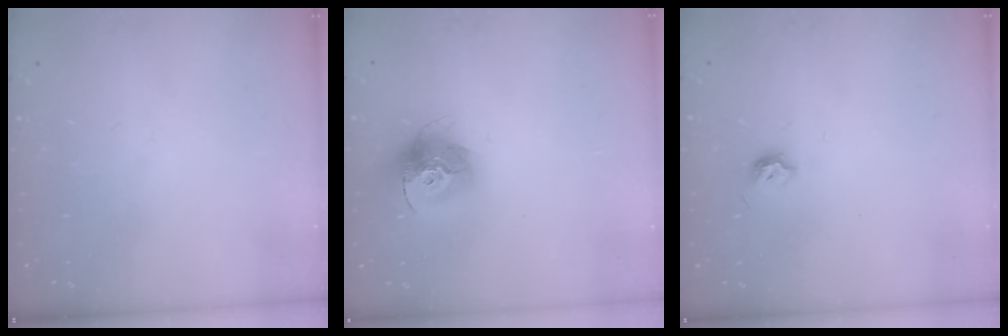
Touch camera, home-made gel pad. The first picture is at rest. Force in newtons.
{"total": 15.2, "press": 15.2, "slide": 1.5}
{"total": 5.5, "press": 5.4, "slide": 0.9}